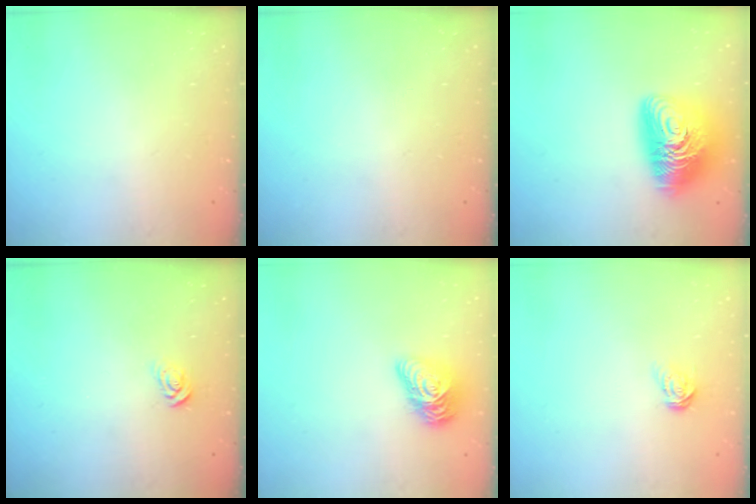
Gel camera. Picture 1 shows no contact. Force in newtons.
{"total": 0.0}
{"total": 16.5, "press": 16.4, "slide": 1.4}
{"total": 3.7, "press": 3.7, "slide": 0.4}
{"total": 12.3, "press": 12.3, "slide": 0.5}
{"total": 5.5, "press": 5.4, "slide": 0.5}